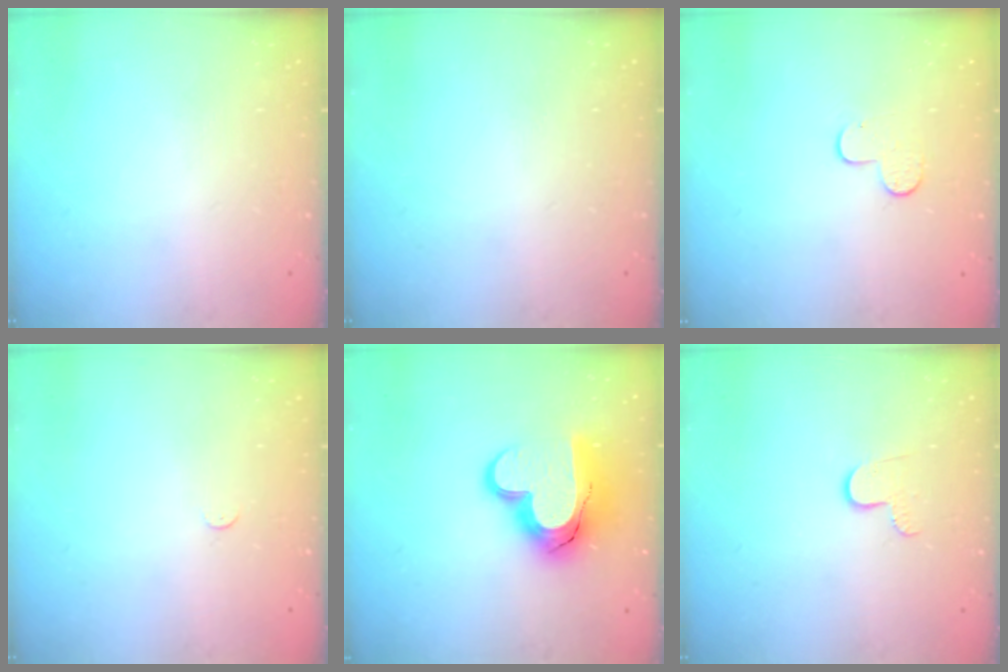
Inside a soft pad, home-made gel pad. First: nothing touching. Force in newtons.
{"total": 0.0}
{"total": 7.1, "press": 7.1, "slide": 0.6}
{"total": 2.3, "press": 2.3, "slide": 0.3}
{"total": 16.9, "press": 16.9, "slide": 1.3}
{"total": 5.2, "press": 5.2, "slide": 0.5}